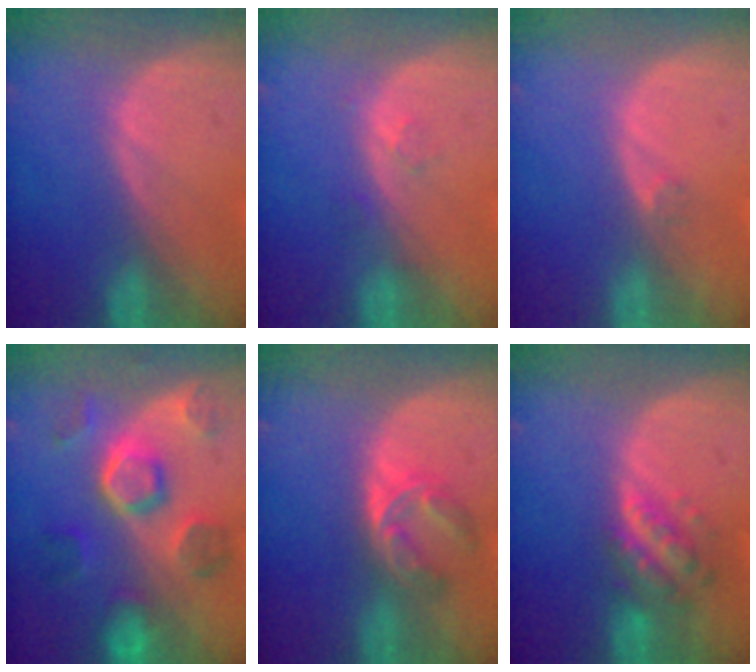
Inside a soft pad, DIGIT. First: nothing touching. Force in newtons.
{"total": 1.4, "press": 1.4, "slide": 0.1}
{"total": 0.8, "press": 0.7, "slide": 0.4}
{"total": 8.9, "press": 8.9, "slide": 0.7}
{"total": 5.8, "press": 4.7, "slide": 3.4}
{"total": 5.8, "press": 5.3, "slide": 2.4}